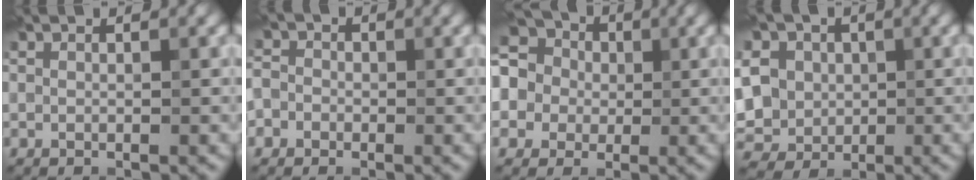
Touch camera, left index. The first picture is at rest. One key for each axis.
{"total": 2.9, "fx": -0.7, "fy": 2.7, "fz": 0.8, "tx": 0.006, "ty": 0.020, "tz": -0.043}
{"total": 12.8, "fx": 2.5, "fy": 11.5, "fz": 4.9, "tx": -0.132, "ty": 0.033, "tz": 0.011}
{"total": 13.1, "fx": 2.2, "fy": 11.1, "fz": 6.6, "tx": -0.161, "ty": 0.023, "tz": 0.019}